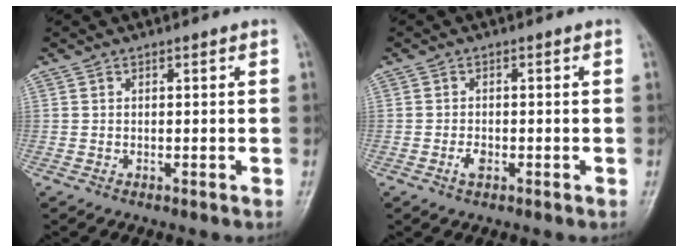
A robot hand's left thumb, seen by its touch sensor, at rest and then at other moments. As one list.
[{"total": 2.0, "force": [-0.9, 1.1, 1.4], "torque": [-0.028, 0.004, -0.018]}]